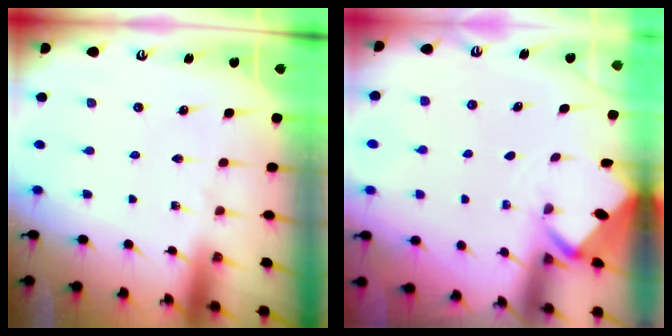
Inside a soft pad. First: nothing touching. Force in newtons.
{"total": 2.1, "press": 2.1, "slide": 0.2}